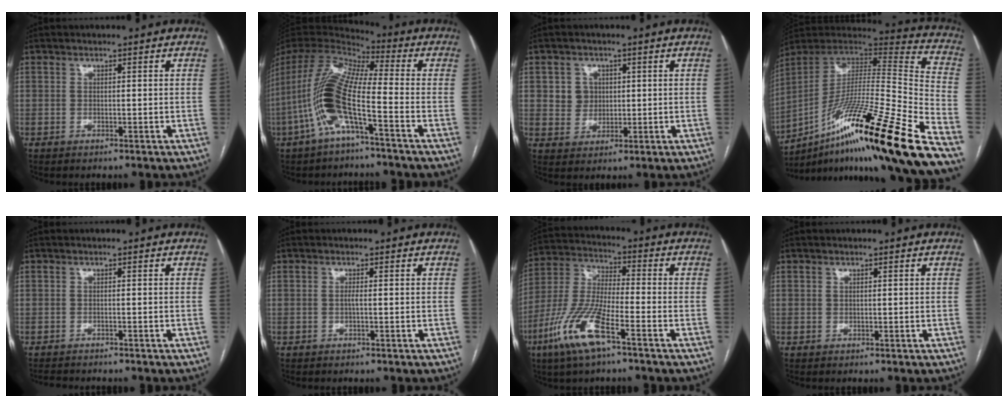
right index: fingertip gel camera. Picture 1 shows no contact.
{"total": 15.0, "force": [-5.0, 2.4, 13.9], "torque": [-0.299, 0.005, -0.101]}
{"total": 4.0, "force": [1.0, 3.8, 0.9], "torque": [-0.012, 0.011, 0.019]}
{"total": 34.5, "force": [-21.3, 1.0, 27.1], "torque": [-0.385, -0.033, -0.358]}
{"total": 3.1, "force": [-2.9, 0.6, 1.1], "torque": [-0.022, -0.007, -0.037]}
{"total": 0.7, "force": [-0.1, -0.1, 0.7], "torque": [-0.013, 0.000, -0.003]}
{"total": 12.7, "force": [-6.7, 2.0, 10.6], "torque": [-0.232, -0.017, -0.134]}
{"total": 0.0}